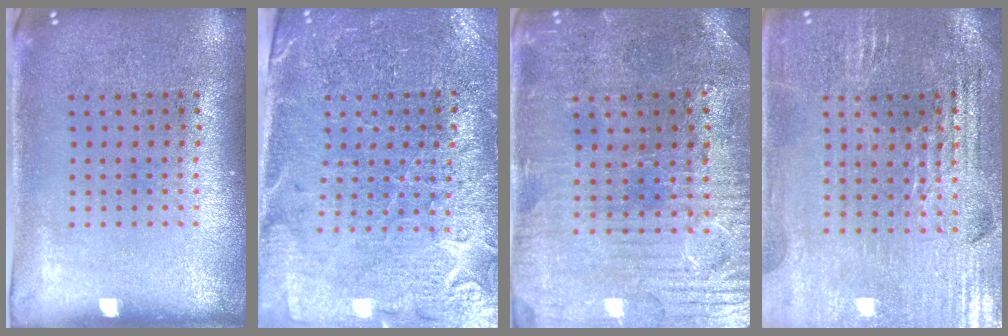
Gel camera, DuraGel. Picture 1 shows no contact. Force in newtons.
{"total": 3.4, "press": 3.3, "slide": 1.1}
{"total": 1.7, "press": 1.7, "slide": 0.5}
{"total": 2.9, "press": 2.8, "slide": 0.5}